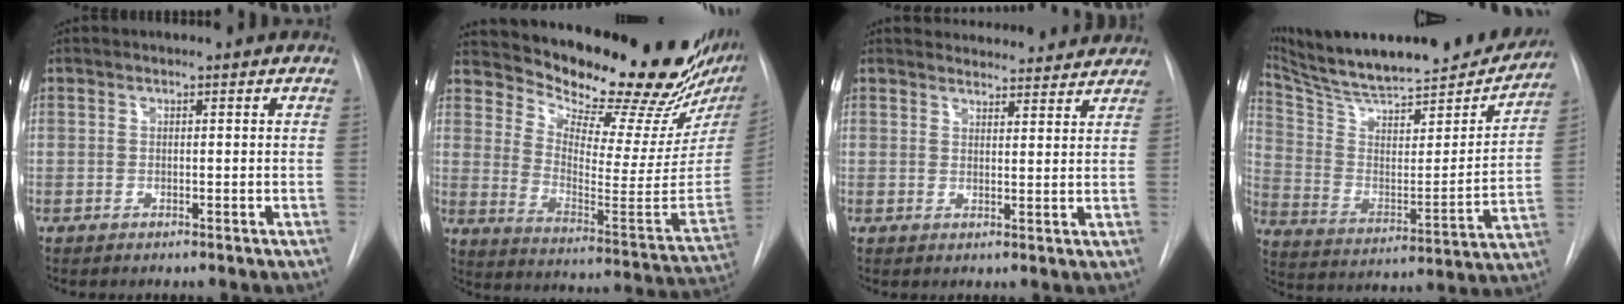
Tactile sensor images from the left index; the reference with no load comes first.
{"total": 25.6, "force": [23.0, 3.2, 10.7], "torque": [-0.168, -0.112, 0.301]}
{"total": 11.0, "force": [10.6, 2.2, 1.7], "torque": [-0.006, 0.014, 0.122]}
{"total": 27.5, "force": [24.9, 3.9, 11.1], "torque": [-0.187, -0.047, 0.360]}